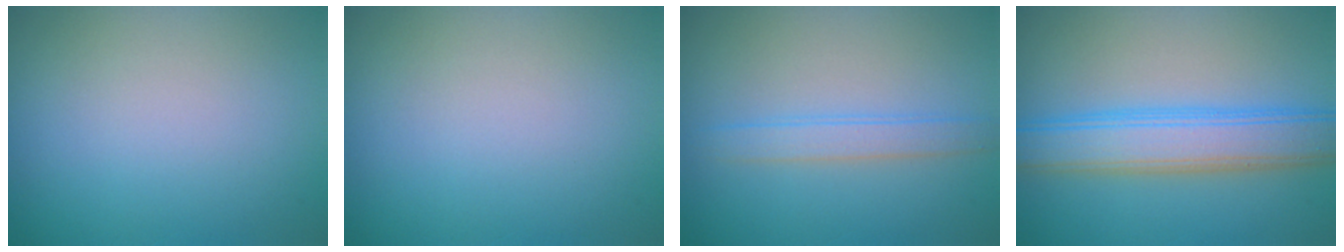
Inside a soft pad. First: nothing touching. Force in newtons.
{"total": 0.0}
{"total": 2.0, "press": 2.0, "slide": 0.1}
{"total": 6.3, "press": 6.2, "slide": 0.3}